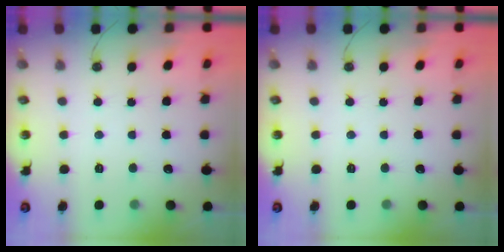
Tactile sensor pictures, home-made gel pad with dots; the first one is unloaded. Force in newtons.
{"total": 0.0}